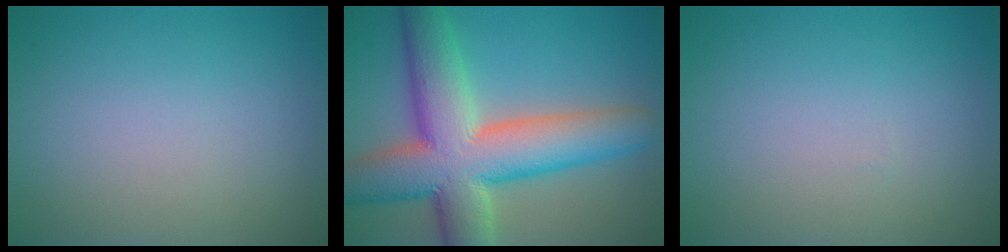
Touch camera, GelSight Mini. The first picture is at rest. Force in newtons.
{"total": 12.2, "press": 12.2, "slide": 0.6}
{"total": 0.0}